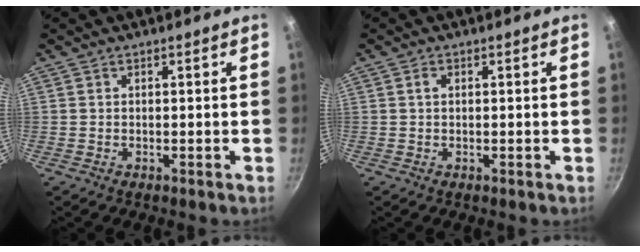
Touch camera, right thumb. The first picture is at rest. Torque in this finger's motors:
{"motor_torque": [-0.11, 0.93, 0.47, 0.09, -0.02]}